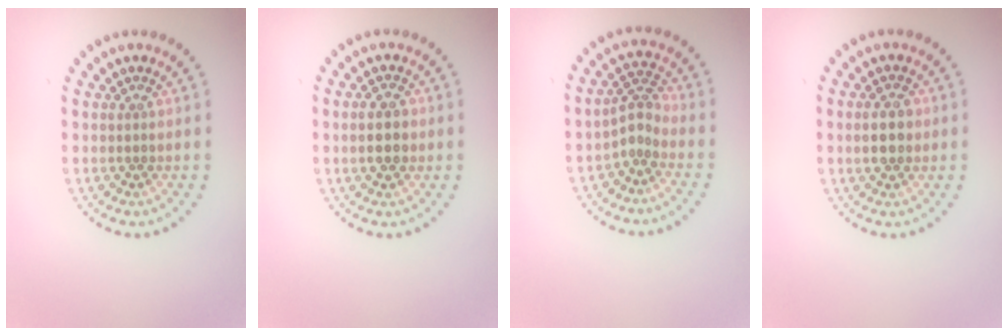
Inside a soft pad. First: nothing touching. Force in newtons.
{"total": 2.4, "press": 2.4, "slide": 0.2}
{"total": 2.1, "press": 1.5, "slide": 1.5}
{"total": 2.4, "press": 2.4, "slide": 0.1}